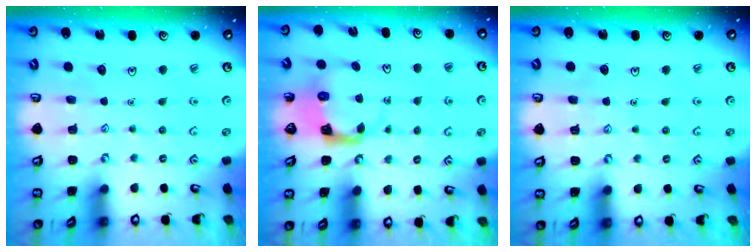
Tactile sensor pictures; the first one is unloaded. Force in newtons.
{"total": 3.9, "press": 3.9, "slide": 0.6}
{"total": 3.3, "press": 3.2, "slide": 0.3}